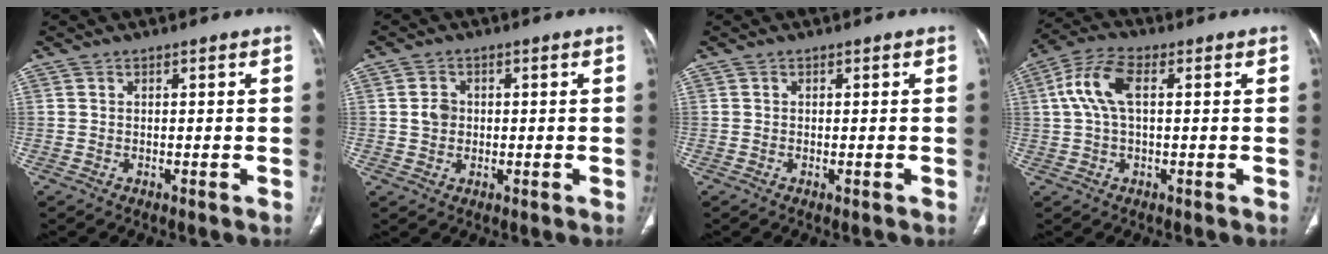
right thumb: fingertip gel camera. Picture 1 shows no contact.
{"total": 3.3, "force": [0.1, 2.8, 1.7], "torque": [-0.021, 0.007, 0.002]}
{"total": 0.5, "force": [-0.3, 0.1, 0.4], "torque": [-0.007, -0.001, -0.004]}
{"total": 8.4, "force": [1.6, 4.0, 7.2], "torque": [-0.166, 0.028, 0.027]}